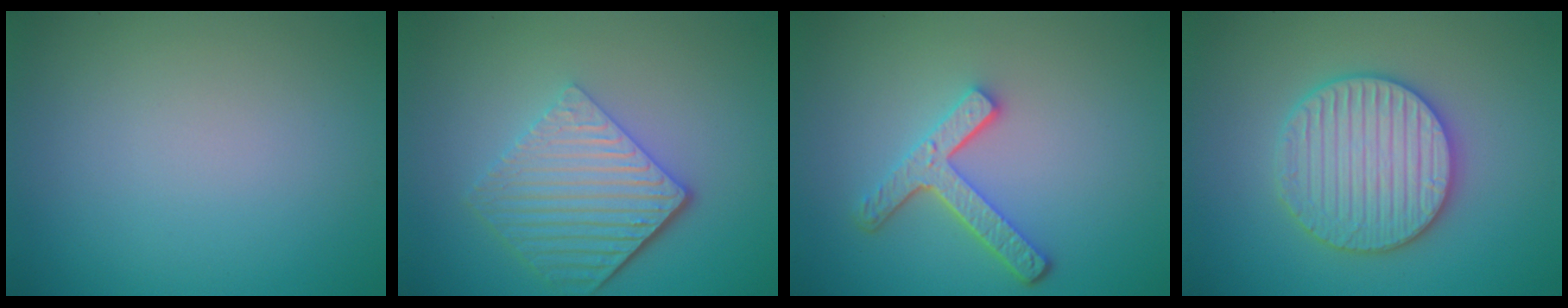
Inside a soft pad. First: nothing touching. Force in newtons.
{"total": 5.8, "press": 4.3, "slide": 3.9}
{"total": 4.1, "press": 3.2, "slide": 2.5}
{"total": 5.8, "press": 5.7, "slide": 1.2}